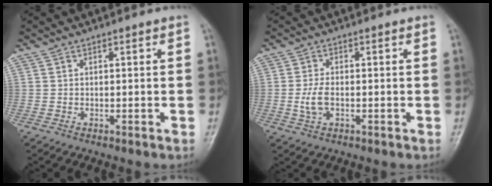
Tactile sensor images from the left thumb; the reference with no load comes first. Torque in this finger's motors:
{"motor_torque": [0.00, 0.10, 0.41, 0.14, 0.23]}